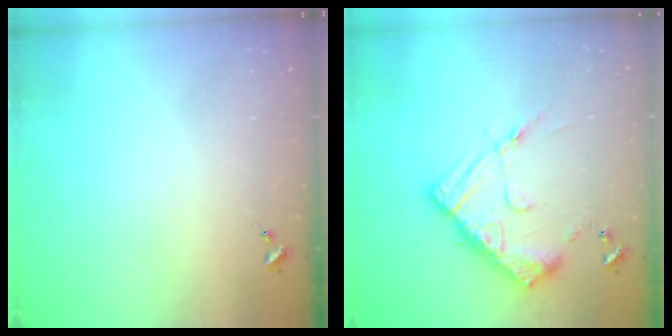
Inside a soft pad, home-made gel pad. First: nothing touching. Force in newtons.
{"total": 14.5, "press": 14.5, "slide": 1.3}